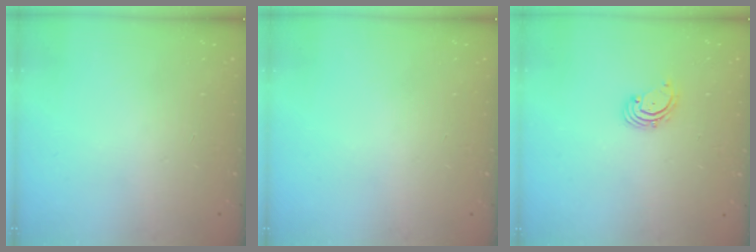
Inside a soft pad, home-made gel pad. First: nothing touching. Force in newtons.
{"total": 0.0}
{"total": 2.2, "press": 2.1, "slide": 0.7}